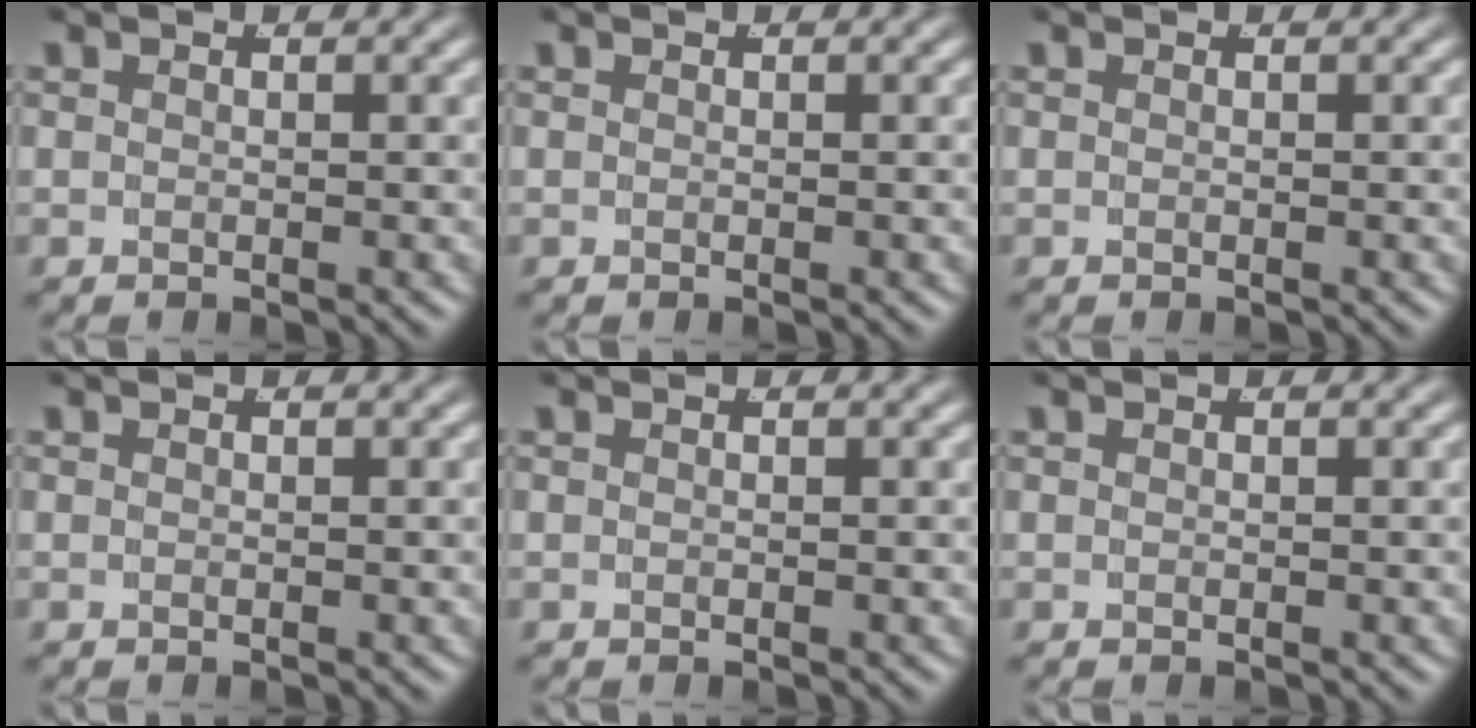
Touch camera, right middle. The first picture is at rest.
{"total": 0.0}
{"total": 0.0}
{"total": 0.0}
{"total": 0.0}
{"total": 0.0}